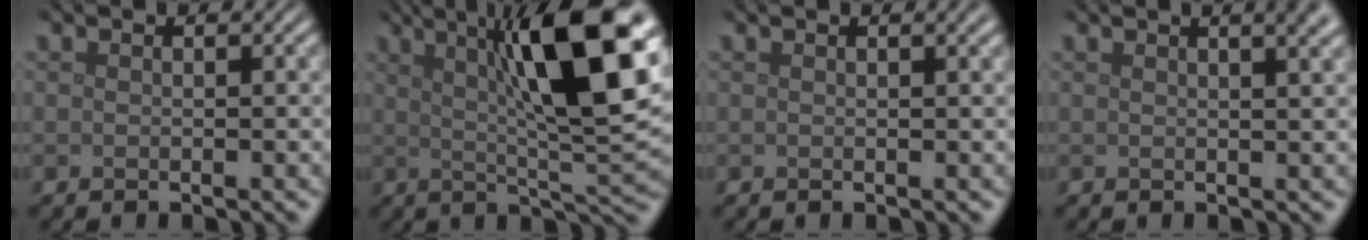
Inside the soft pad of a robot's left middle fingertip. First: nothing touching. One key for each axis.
{"total": 13.4, "fx": 4.2, "fy": 2.7, "fz": 12.4, "tx": -0.169, "ty": 0.010, "tz": 0.067}
{"total": 1.3, "fx": 0.8, "fy": 0.4, "fz": 1.0, "tx": -0.006, "ty": 0.005, "tz": 0.009}
{"total": 5.3, "fx": 2.8, "fy": 2.4, "fz": 3.7, "tx": -0.008, "ty": 0.039, "tz": 0.001}